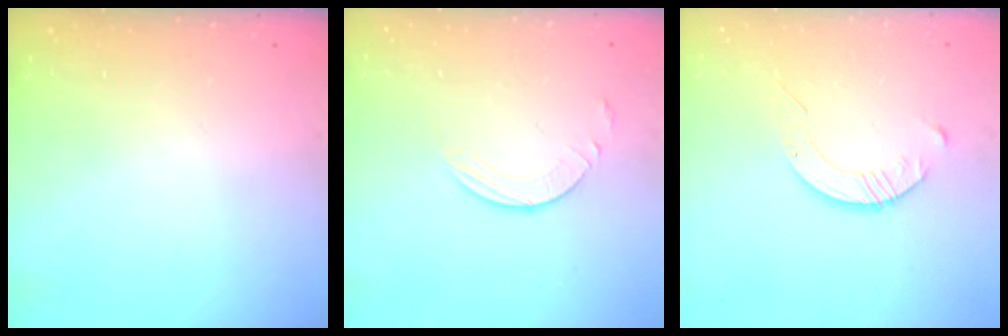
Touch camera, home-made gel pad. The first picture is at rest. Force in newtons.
{"total": 3.9, "press": 3.8, "slide": 0.5}
{"total": 3.4, "press": 3.3, "slide": 0.4}